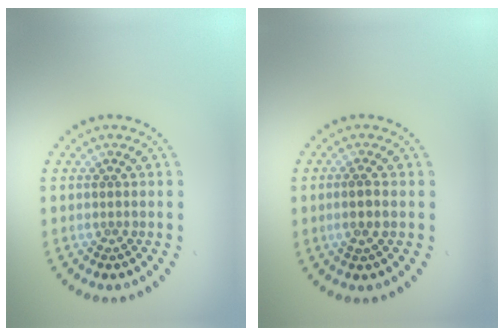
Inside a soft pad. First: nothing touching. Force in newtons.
{"total": 1.3, "press": 1.1, "slide": 0.7}